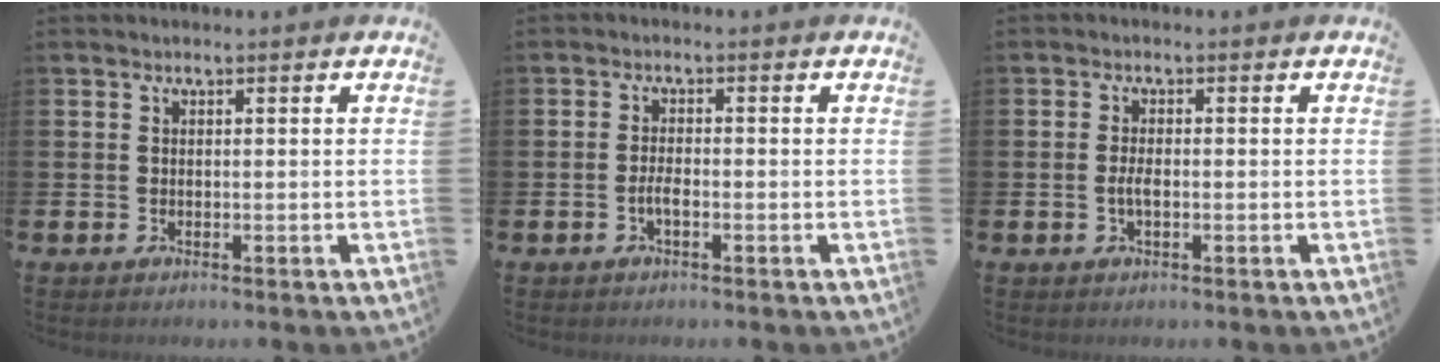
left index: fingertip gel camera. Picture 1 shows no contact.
{"total": 1.7, "force": [-0.8, 0.5, 1.5], "torque": [-0.027, 0.000, -0.015]}
{"total": 1.9, "force": [-0.4, 0.6, 1.7], "torque": [-0.031, 0.000, -0.009]}